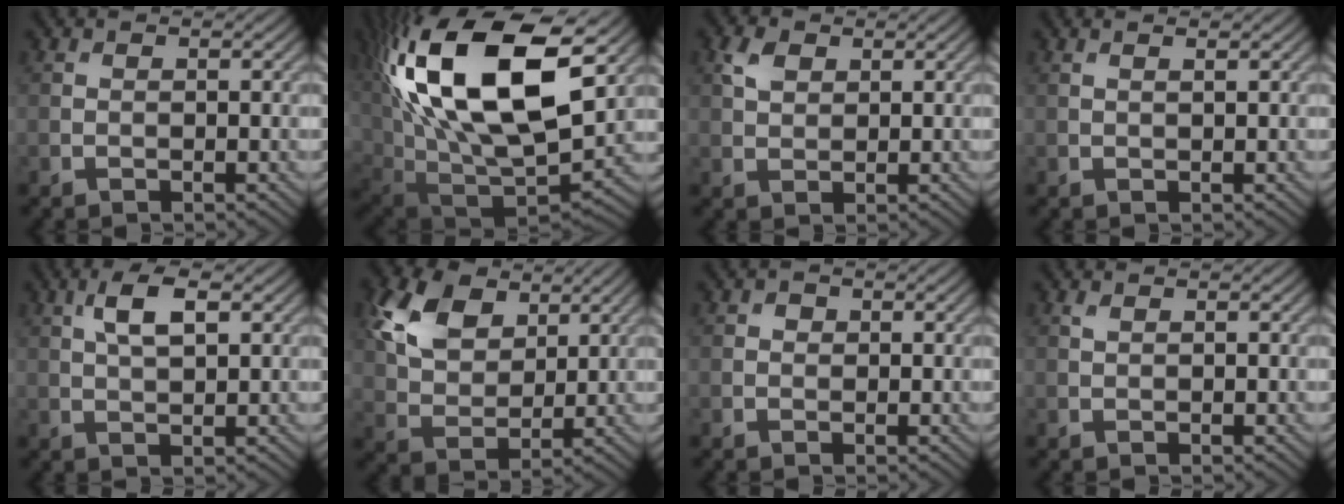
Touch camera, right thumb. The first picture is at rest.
{"total": 22.5, "force": [8.0, 10.6, 18.1], "torque": [-0.389, 0.031, 0.146]}
{"total": 3.0, "force": [1.4, 2.0, 1.7], "torque": [-0.044, 0.004, 0.026]}
{"total": 0.9, "force": [0.7, 0.1, 0.5], "torque": [-0.012, 0.000, 0.011]}
{"total": 4.8, "force": [1.8, 1.9, 3.9], "torque": [-0.087, 0.005, 0.035]}
{"total": 10.0, "force": [4.8, 6.3, 6.1], "torque": [-0.159, 0.009, 0.088]}
{"total": 1.0, "force": [0.3, 0.9, 0.3], "torque": [-0.004, -0.002, 0.000]}
{"total": 0.7, "force": [0.4, 0.3, 0.4], "torque": [-0.017, 0.000, 0.010]}